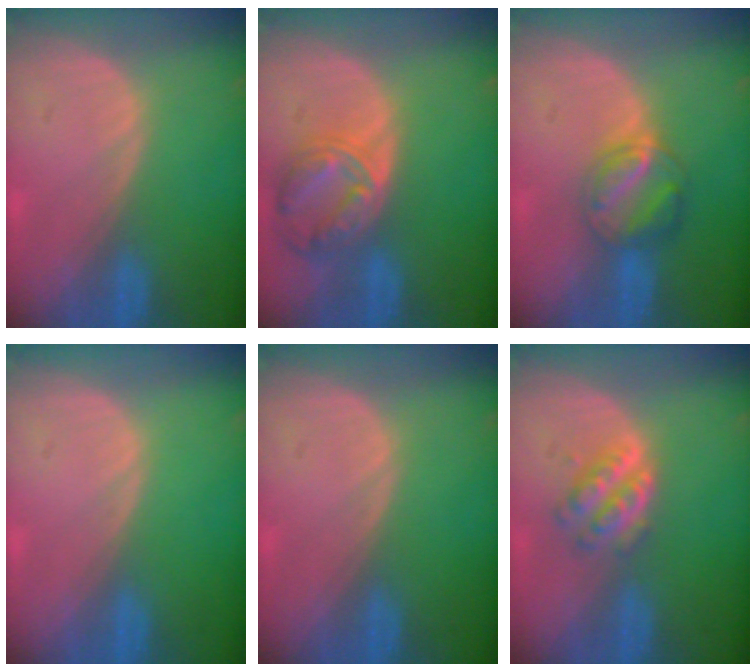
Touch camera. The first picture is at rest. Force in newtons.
{"total": 8.2, "press": 7.1, "slide": 4.2}
{"total": 5.7, "press": 5.5, "slide": 1.6}
{"total": 0.0}
{"total": 0.0}
{"total": 4.7, "press": 4.4, "slide": 1.7}